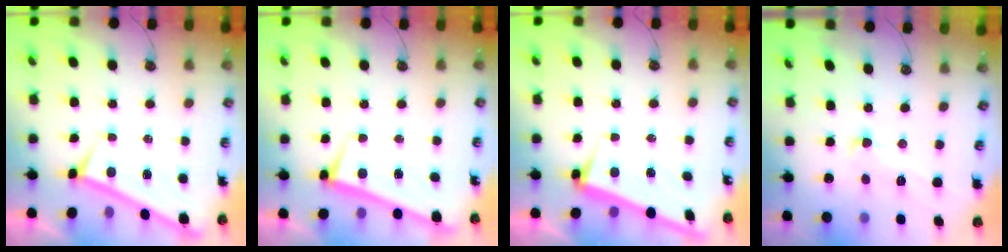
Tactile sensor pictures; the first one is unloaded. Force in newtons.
{"total": 0.8, "press": 0.6, "slide": 0.5}
{"total": 3.0, "press": 2.9, "slide": 0.8}
{"total": 1.6, "press": 1.5, "slide": 0.7}